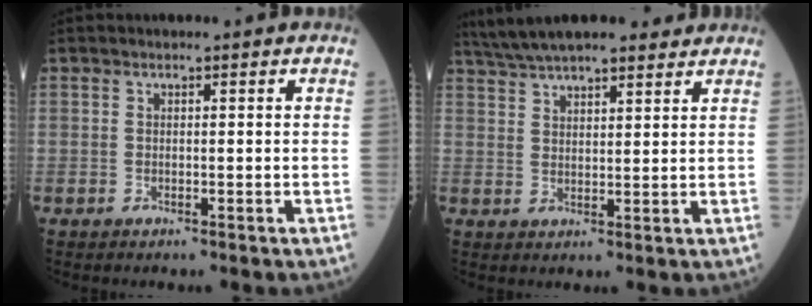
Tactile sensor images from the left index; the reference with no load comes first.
{"total": 14.8, "force": [12.8, 3.2, 6.7], "torque": [-0.122, 0.042, 0.200]}